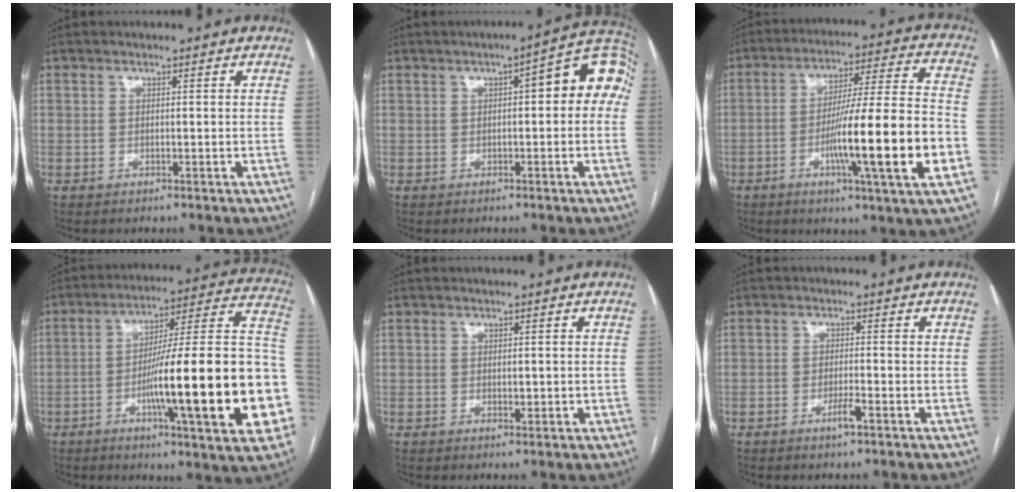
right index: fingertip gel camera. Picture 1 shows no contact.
{"total": 9.5, "force": [1.6, 2.6, 9.0], "torque": [-0.109, 0.044, 0.014]}
{"total": 18.8, "force": [-5.4, -0.4, 18.0], "torque": [-0.273, -0.004, -0.087]}
{"total": 27.4, "force": [-6.2, 2.3, 26.6], "torque": [-0.298, 0.009, -0.095]}
{"total": 1.6, "force": [-0.1, 0.8, 1.4], "torque": [-0.018, -0.001, 0.002]}
{"total": 2.4, "force": [-1.3, 0.1, 2.0], "torque": [-0.036, -0.003, -0.025]}